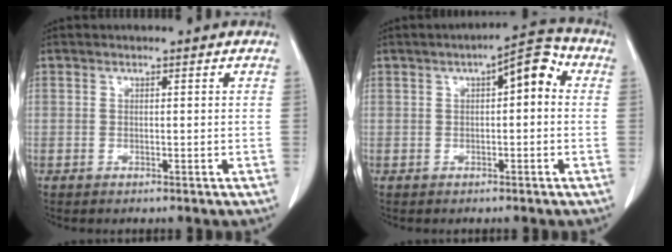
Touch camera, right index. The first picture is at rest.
{"total": 6.1, "force": [1.3, 1.9, 5.7], "torque": [-0.076, 0.032, 0.011]}